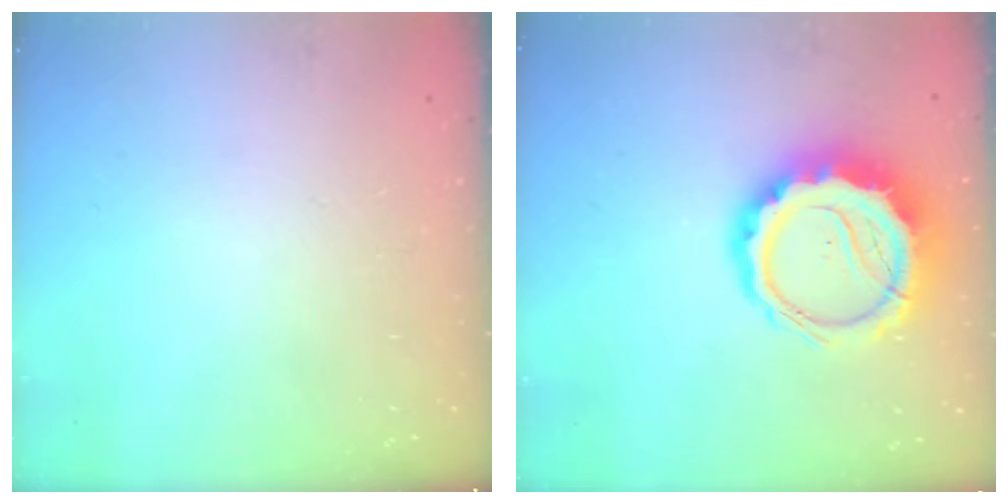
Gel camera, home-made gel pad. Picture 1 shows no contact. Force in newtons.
{"total": 13.6, "press": 13.2, "slide": 3.3}